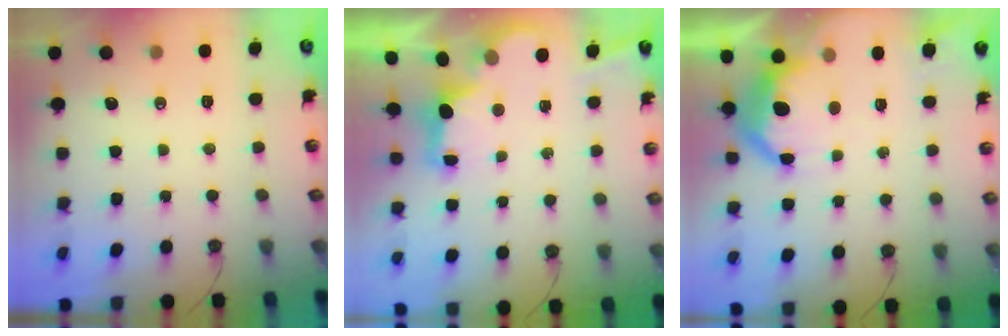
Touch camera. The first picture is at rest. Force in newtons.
{"total": 2.5, "press": 2.4, "slide": 0.7}
{"total": 11.8, "press": 11.8, "slide": 0.8}